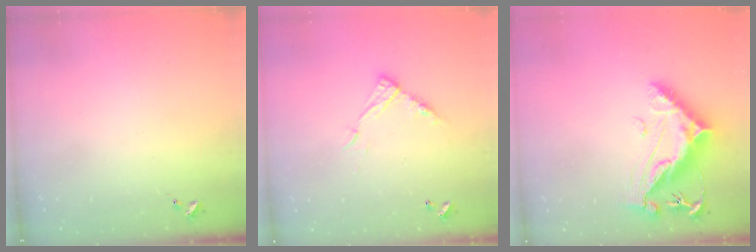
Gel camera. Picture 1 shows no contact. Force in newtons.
{"total": 10.6, "press": 10.6, "slide": 0.4}
{"total": 13.0, "press": 12.9, "slide": 1.6}